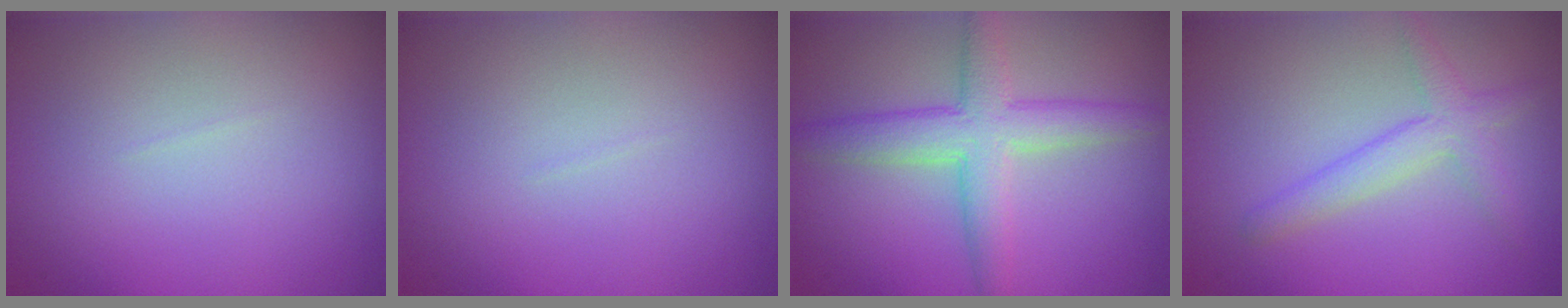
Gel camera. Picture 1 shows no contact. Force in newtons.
{"total": 0.0}
{"total": 4.8, "press": 4.8, "slide": 0.2}
{"total": 2.8, "press": 2.8, "slide": 0.1}